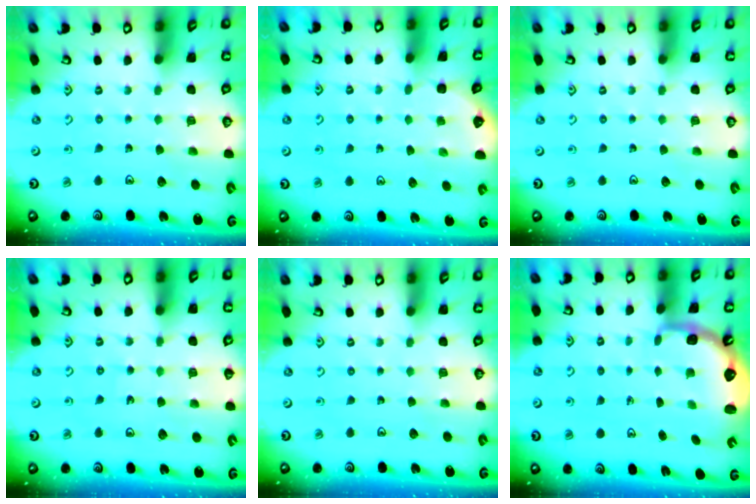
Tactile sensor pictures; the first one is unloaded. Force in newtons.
{"total": 1.7, "press": 1.7, "slide": 0.1}
{"total": 0.0}
{"total": 5.8, "press": 5.5, "slide": 1.9}
{"total": 0.0}
{"total": 2.8, "press": 2.5, "slide": 1.2}